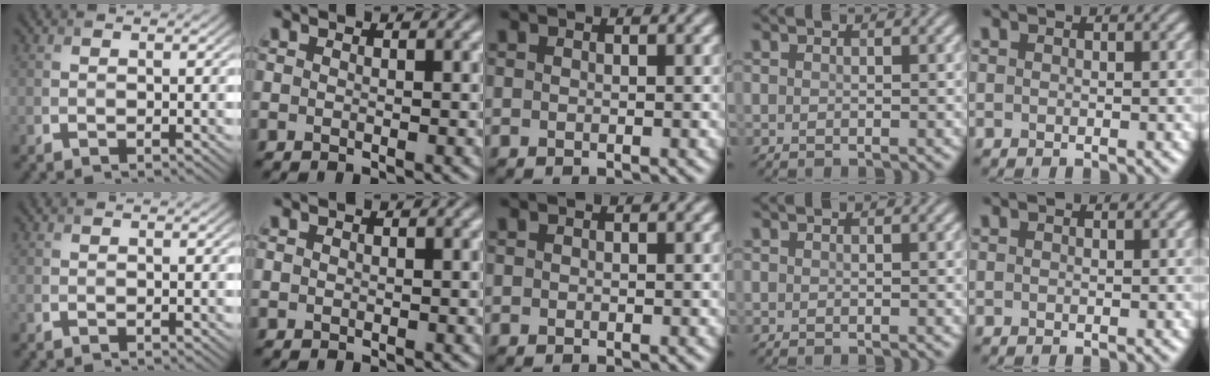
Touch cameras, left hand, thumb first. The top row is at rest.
{}